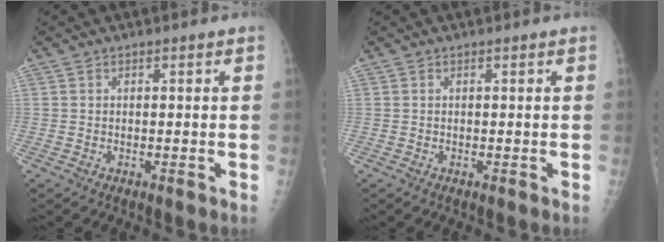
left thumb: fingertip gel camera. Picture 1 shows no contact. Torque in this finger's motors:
{"motor_torque": [0.00, 0.00, 0.00, 0.00, 0.00]}